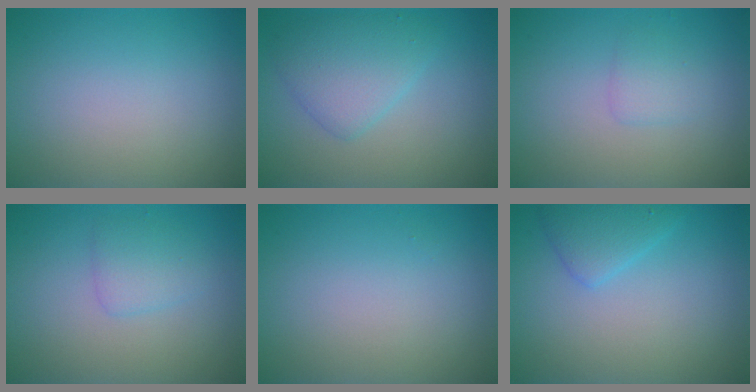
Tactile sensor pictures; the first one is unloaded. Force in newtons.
{"total": 3.6, "press": 3.6, "slide": 0.2}
{"total": 1.3, "press": 1.3, "slide": 0.1}
{"total": 1.9, "press": 1.9, "slide": 0.1}
{"total": 0.0}
{"total": 2.4, "press": 2.4, "slide": 0.1}